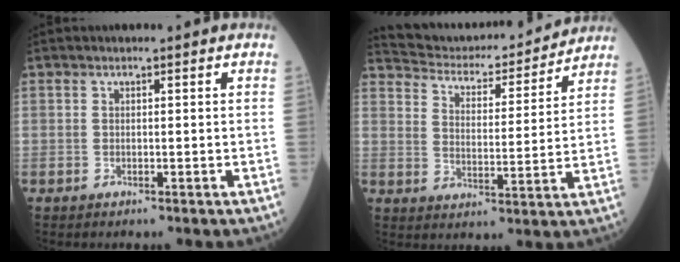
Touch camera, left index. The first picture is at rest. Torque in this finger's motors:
{"motor_torque": [0.28, -1.86, -0.48, 0.00]}